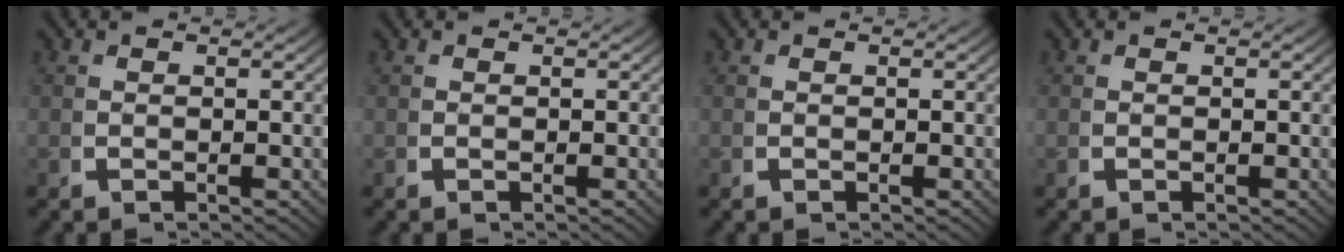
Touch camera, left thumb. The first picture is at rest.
{"total": 0.0}
{"total": 0.0}
{"total": 0.0}